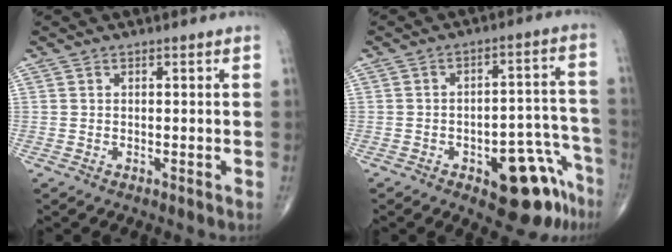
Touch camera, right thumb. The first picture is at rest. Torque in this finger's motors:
{"motor_torque": [4.31, 0.70, 0.63, -0.87, 0.03]}